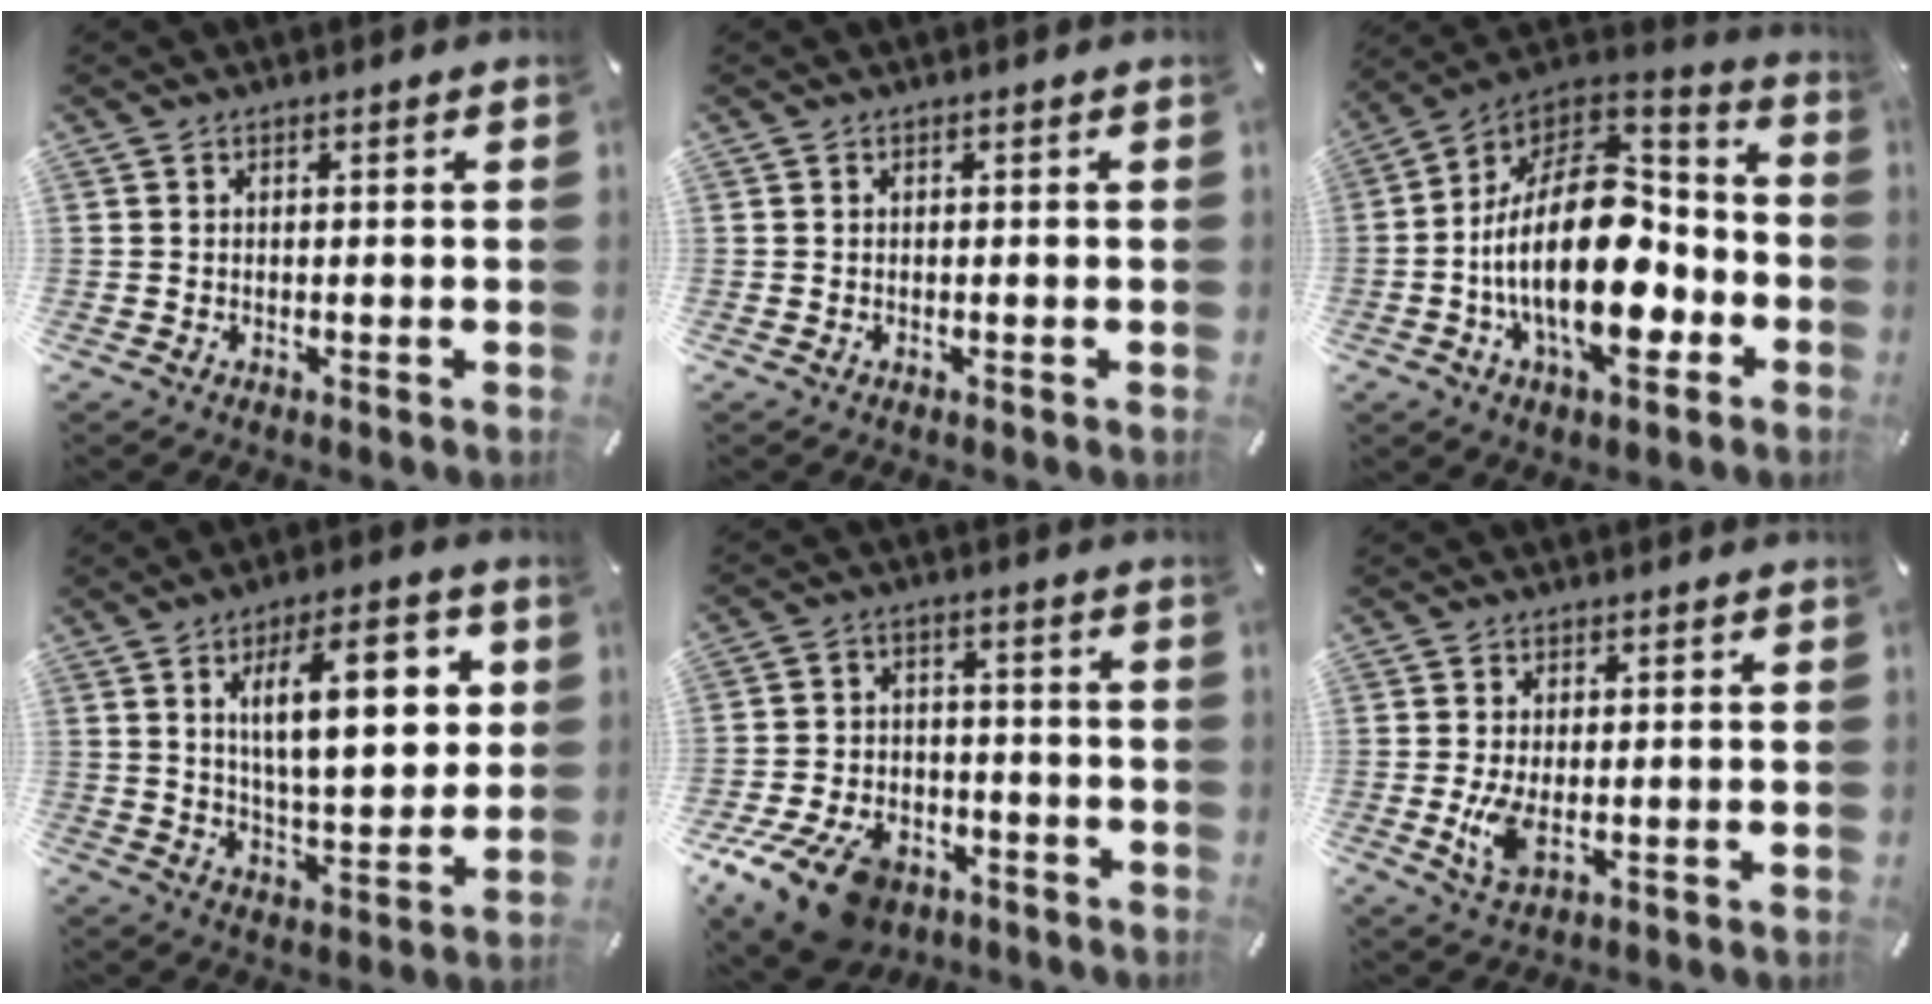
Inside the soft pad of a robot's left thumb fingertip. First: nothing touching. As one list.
[{"total": 0.0}, {"total": 25.3, "force": [-4.1, 14.3, 20.4], "torque": [-0.374, -0.001, -0.068]}, {"total": 18.3, "force": [5.8, 7.7, 15.5], "torque": [-0.232, 0.002, 0.089]}, {"total": 13.5, "force": [-8.5, 7.8, 7.0], "torque": [-0.127, 0.061, -0.145]}, {"total": 5.6, "force": [-0.5, 2.4, 5.1], "torque": [-0.126, -0.013, -0.013]}]